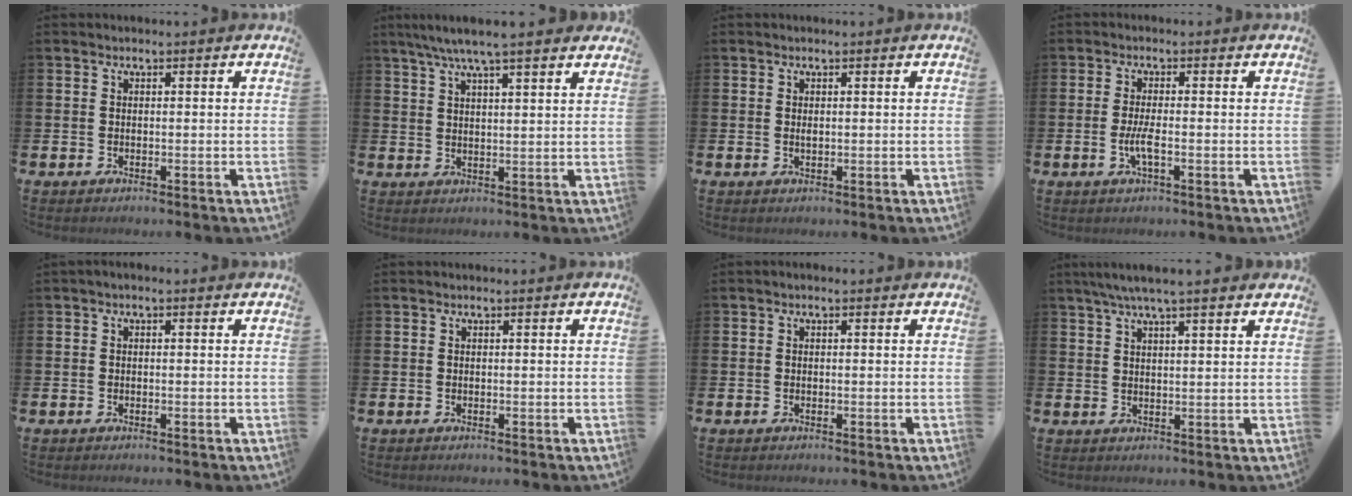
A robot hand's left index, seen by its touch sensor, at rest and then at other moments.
{"total": 6.3, "force": [5.5, 0.3, 3.0], "torque": [-0.070, -0.014, 0.098]}
{"total": 0.6, "force": [0.2, 0.2, 0.5], "torque": [-0.007, 0.000, 0.003]}
{"total": 2.8, "force": [-0.7, 0.5, 2.6], "torque": [-0.059, 0.000, -0.015]}
{"total": 0.5, "force": [-0.3, 0.1, 0.4], "torque": [-0.004, -0.001, -0.006]}
{"total": 0.0}
{"total": 0.0}
{"total": 5.1, "force": [4.4, 0.2, 2.5], "torque": [-0.058, -0.007, 0.079]}